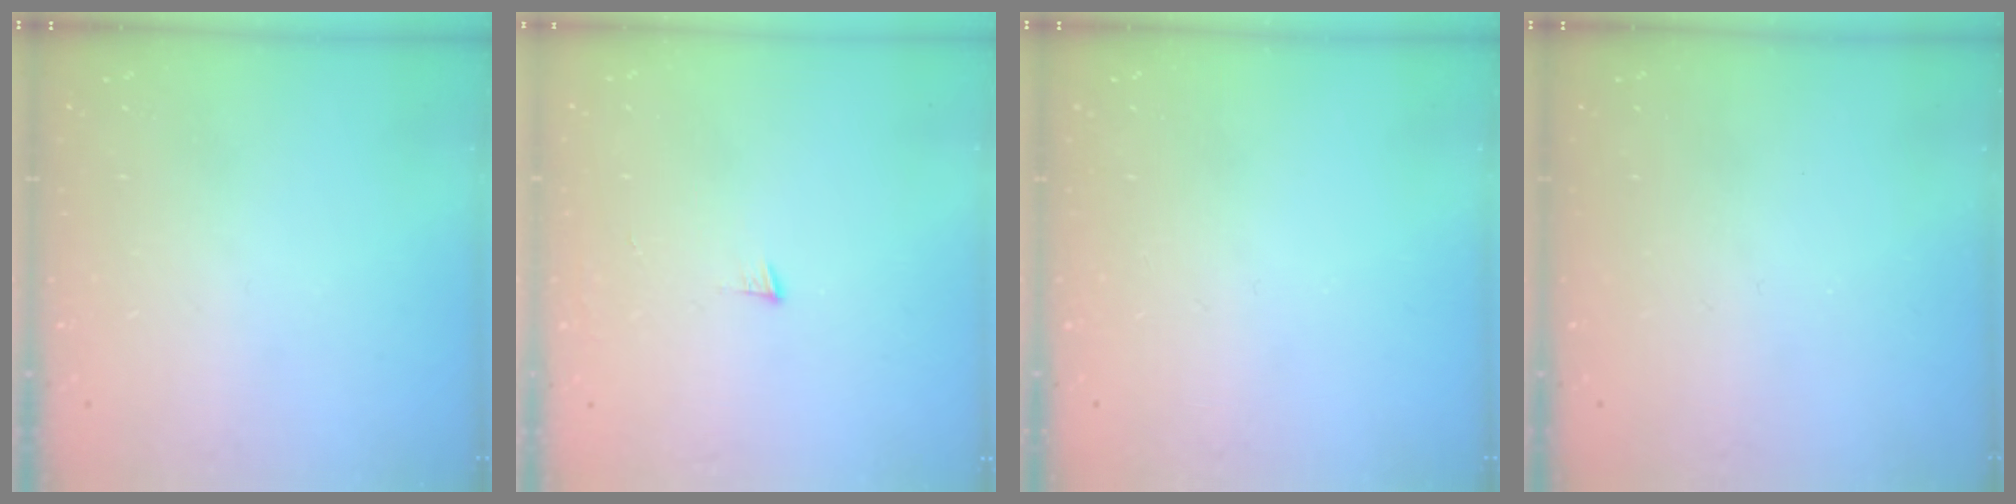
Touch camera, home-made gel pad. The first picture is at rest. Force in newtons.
{"total": 3.2, "press": 3.2, "slide": 0.4}
{"total": 0.0}
{"total": 0.0}